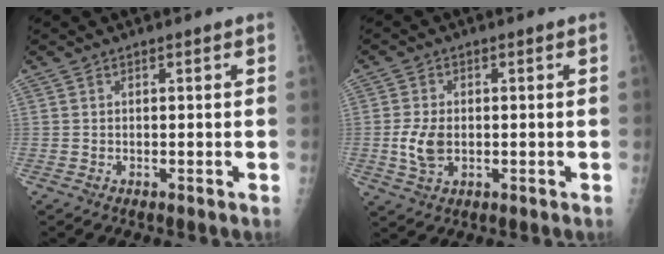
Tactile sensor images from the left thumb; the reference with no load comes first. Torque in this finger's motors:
{"motor_torque": [-0.23, 0.33, 0.05, -0.04, 0.05]}